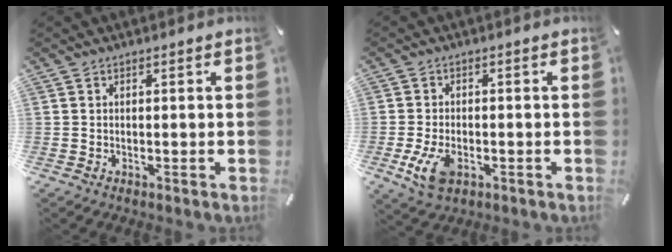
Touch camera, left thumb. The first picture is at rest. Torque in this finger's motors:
{"motor_torque": [-0.16, 1.04, 0.78, 0.40, 0.20]}